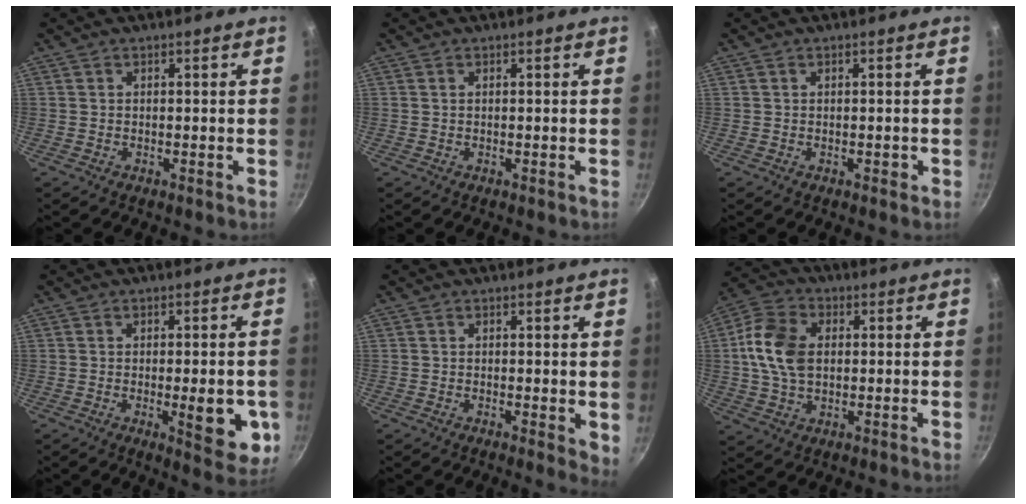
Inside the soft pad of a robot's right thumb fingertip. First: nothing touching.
{"total": 0.0}
{"total": 0.7, "force": [-0.2, 0.4, 0.5], "torque": [-0.001, 0.003, -0.002]}
{"total": 9.9, "force": [-2.0, 3.2, 9.2], "torque": [-0.100, -0.008, -0.021]}
{"total": 2.9, "force": [0.3, 1.2, 2.7], "torque": [-0.029, -0.008, 0.003]}
{"total": 12.2, "force": [1.3, 8.4, 8.7], "torque": [-0.151, 0.013, 0.012]}